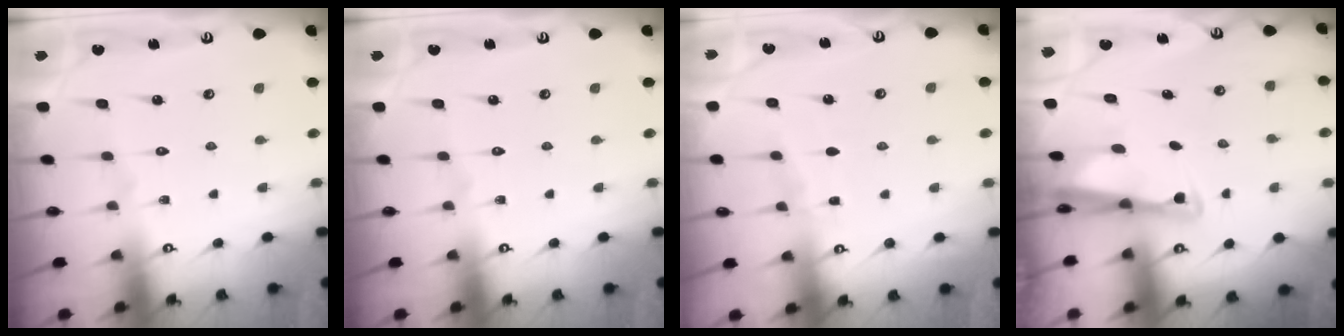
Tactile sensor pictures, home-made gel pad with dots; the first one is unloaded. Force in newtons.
{"total": 0.0}
{"total": 3.2, "press": 3.1, "slide": 0.3}
{"total": 2.4, "press": 2.4, "slide": 0.5}